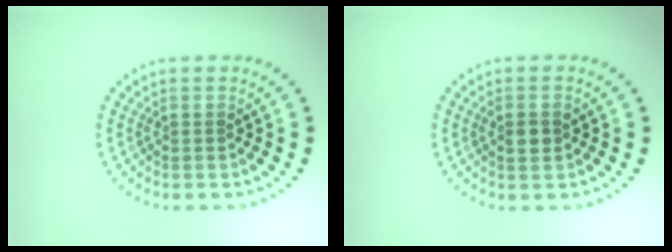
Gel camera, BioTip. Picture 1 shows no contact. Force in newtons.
{"total": 1.5, "press": 1.5, "slide": 0.3}